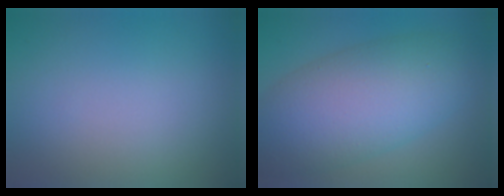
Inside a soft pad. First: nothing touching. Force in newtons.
{"total": 9.2, "press": 9.2, "slide": 0.4}